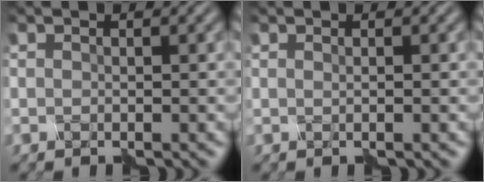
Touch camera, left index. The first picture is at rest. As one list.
[{"total": 0.5, "force": [0.4, -0.4, 0.0], "torque": [-0.001, -0.001, -0.002]}]